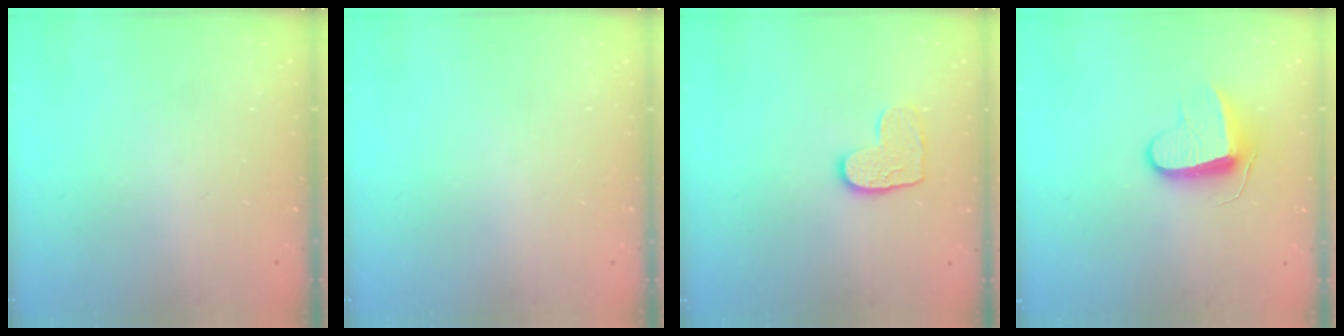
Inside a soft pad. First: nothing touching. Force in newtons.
{"total": 0.0}
{"total": 8.9, "press": 8.9, "slide": 0.4}
{"total": 9.0, "press": 9.0, "slide": 0.2}